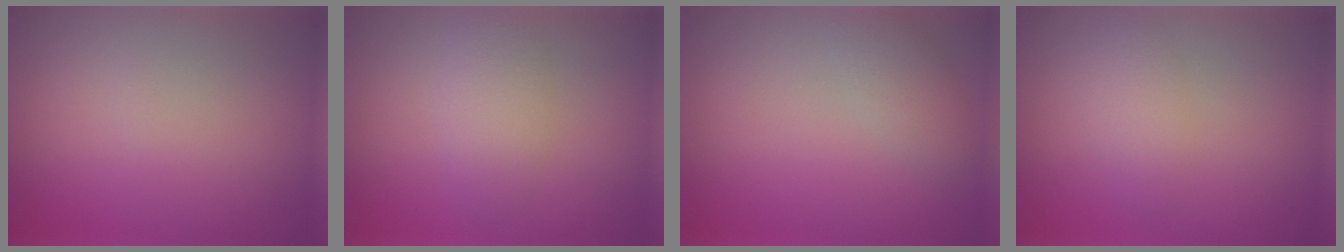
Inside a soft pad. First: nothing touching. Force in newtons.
{"total": 2.8, "press": 2.8, "slide": 0.2}
{"total": 1.9, "press": 1.9, "slide": 0.2}
{"total": 2.2, "press": 2.2, "slide": 0.1}